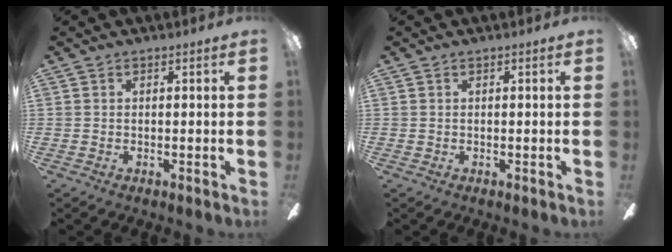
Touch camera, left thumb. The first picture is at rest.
{"total": 0.0}